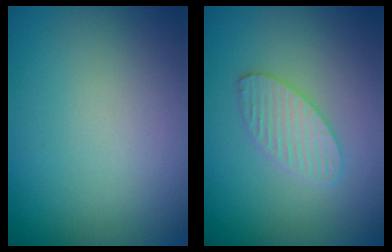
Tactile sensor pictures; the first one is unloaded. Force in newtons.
{"total": 2.6, "press": 2.6, "slide": 0.2}